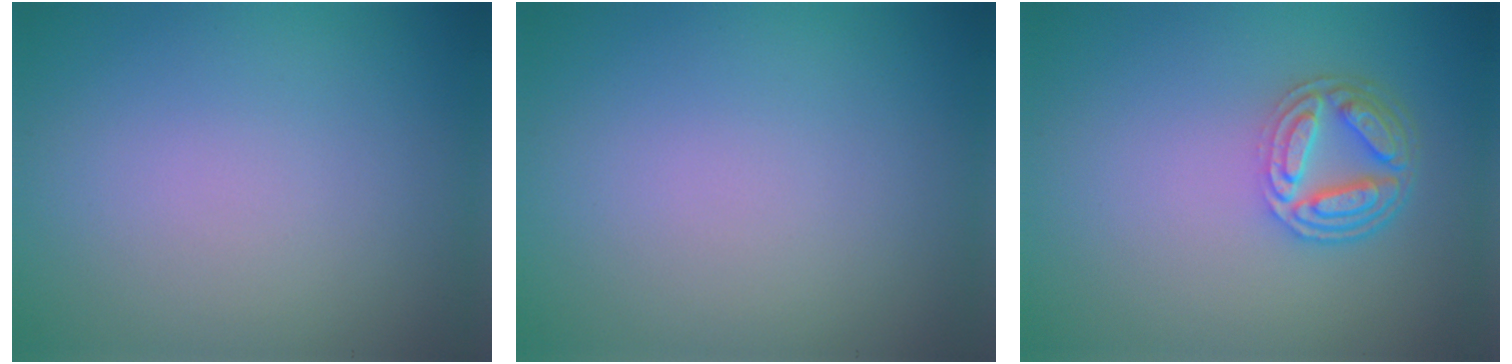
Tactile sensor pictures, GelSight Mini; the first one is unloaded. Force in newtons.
{"total": 0.0}
{"total": 4.6, "press": 3.6, "slide": 2.9}